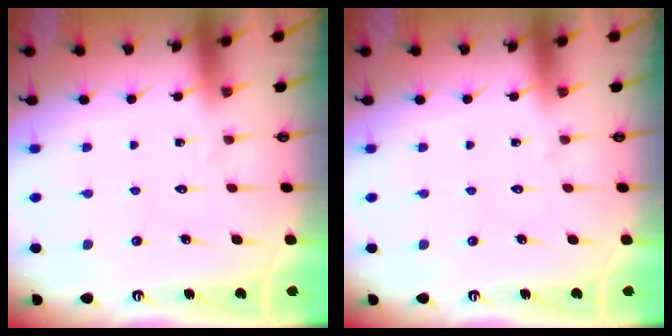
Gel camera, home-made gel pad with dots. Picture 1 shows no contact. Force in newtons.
{"total": 0.0}